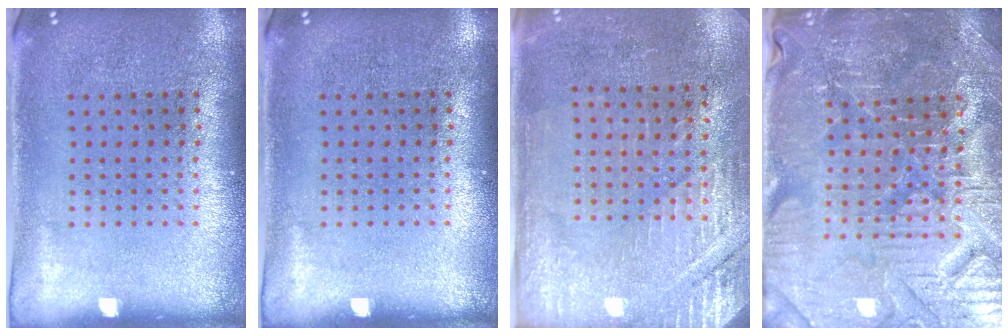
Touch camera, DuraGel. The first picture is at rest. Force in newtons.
{"total": 0.0}
{"total": 2.9, "press": 2.8, "slide": 0.7}
{"total": 4.0, "press": 4.0, "slide": 0.7}